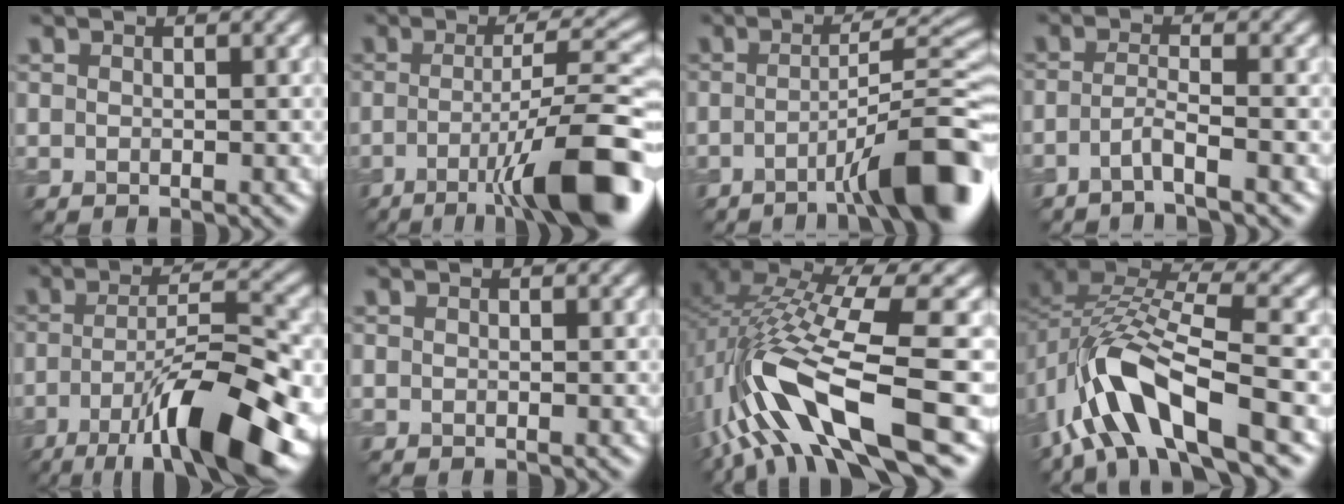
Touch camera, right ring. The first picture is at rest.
{"total": 11.7, "force": [-4.6, 2.2, 10.5], "torque": [-0.145, 0.006, -0.071]}
{"total": 8.9, "force": [-4.0, 1.3, 7.8], "torque": [-0.095, 0.025, -0.062]}
{"total": 2.1, "force": [-1.5, -0.1, 1.4], "torque": [-0.029, 0.005, -0.036]}
{"total": 11.6, "force": [-6.0, 2.8, 9.5], "torque": [-0.163, 0.005, -0.094]}
{"total": 0.0}
{"total": 13.1, "force": [-4.7, 3.6, 11.6], "torque": [-0.235, 0.013, -0.065]}
{"total": 9.3, "force": [-4.5, 3.5, 7.3], "torque": [-0.144, 0.019, -0.086]}